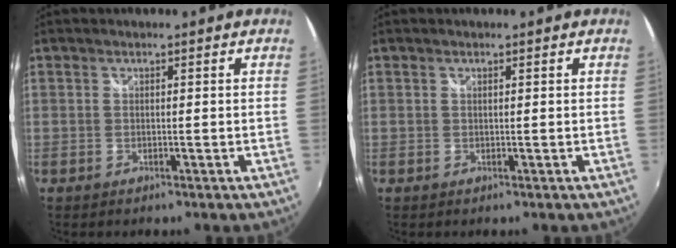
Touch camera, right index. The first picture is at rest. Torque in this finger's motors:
{"motor_torque": [-0.22, -0.18, 0.03, 0.01]}